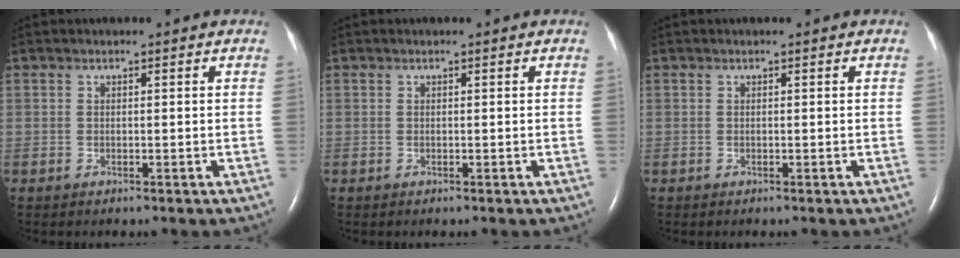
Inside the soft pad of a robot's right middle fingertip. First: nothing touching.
{"total": 0.0}
{"total": 0.0}